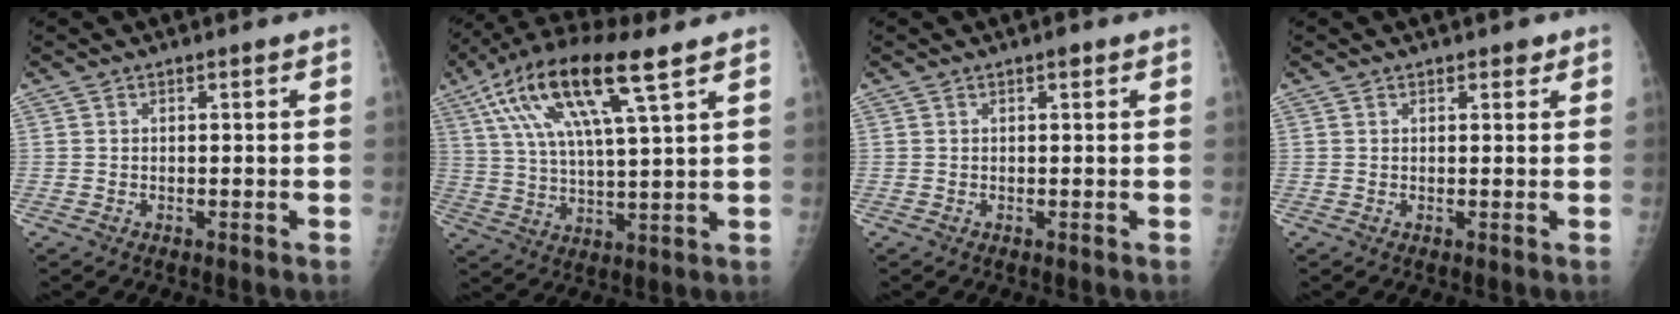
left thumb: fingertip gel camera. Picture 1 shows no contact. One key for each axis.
{"total": 16.9, "fx": 8.4, "fy": 3.7, "fz": 14.1, "tx": -0.276, "ty": -0.009, "tz": 0.157}
{"total": 0.8, "fx": 0.5, "fy": 0.4, "fz": 0.6, "tx": -0.006, "ty": 0.000, "tz": 0.004}
{"total": 1.4, "fx": 1.0, "fy": 0.9, "fz": 0.6, "tx": 0.005, "ty": -0.004, "tz": 0.008}